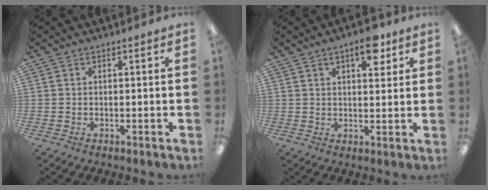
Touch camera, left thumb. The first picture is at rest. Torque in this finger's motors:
{"motor_torque": [-0.14, 0.08, -0.16, -0.27, 0.02]}